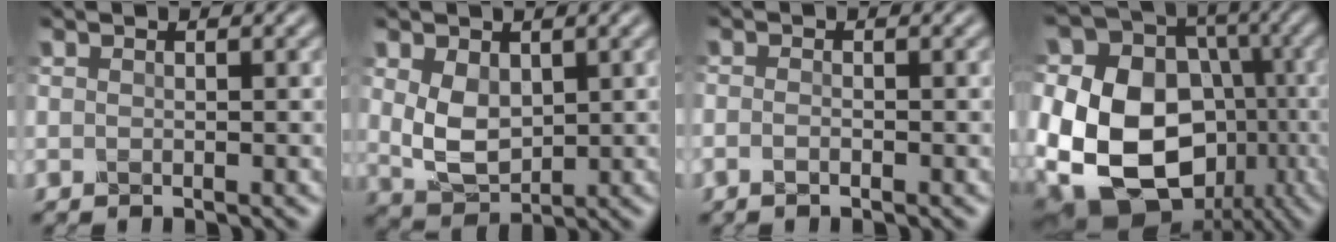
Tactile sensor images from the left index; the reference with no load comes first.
{"total": 3.9, "force": [0.8, 2.8, 2.5], "torque": [-0.068, -0.001, 0.023]}
{"total": 0.9, "force": [-0.7, 0.2, 0.6], "torque": [-0.021, 0.000, -0.013]}
{"total": 18.9, "force": [-3.8, 15.4, 10.3], "torque": [-0.215, -0.006, -0.072]}